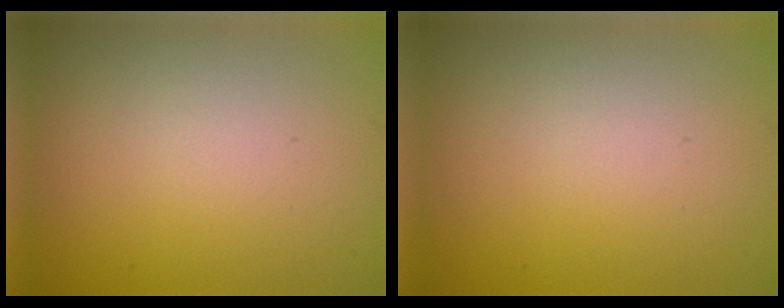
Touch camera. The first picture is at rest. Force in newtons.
{"total": 0.0}